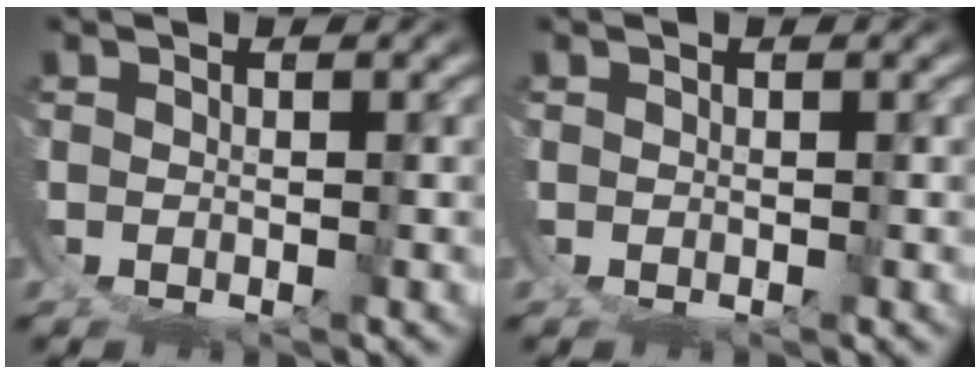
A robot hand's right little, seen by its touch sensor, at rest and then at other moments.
{"total": 0.0}